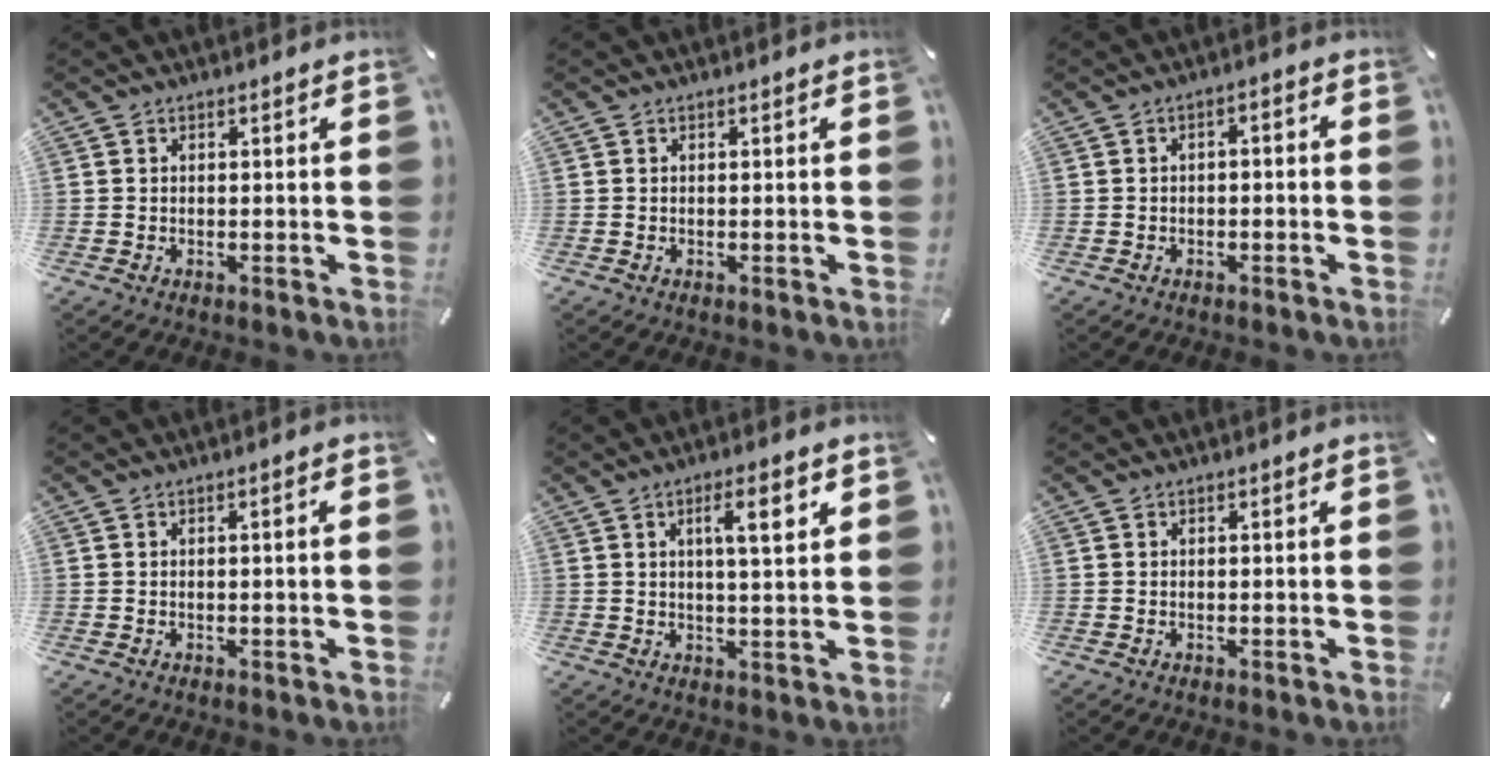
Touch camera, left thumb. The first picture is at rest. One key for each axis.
{"total": 0.0}
{"total": 2.5, "fx": -1.8, "fy": 0.9, "fz": 1.4, "tx": -0.022, "ty": 0.012, "tz": -0.036}
{"total": 1.5, "fx": -0.1, "fy": 0.1, "fz": 1.5, "tx": -0.023, "ty": -0.003, "tz": -0.001}
{"total": 7.7, "fx": 2.9, "fy": 1.7, "fz": 7.0, "tx": -0.109, "ty": -0.007, "tz": 0.038}
{"total": 0.0}